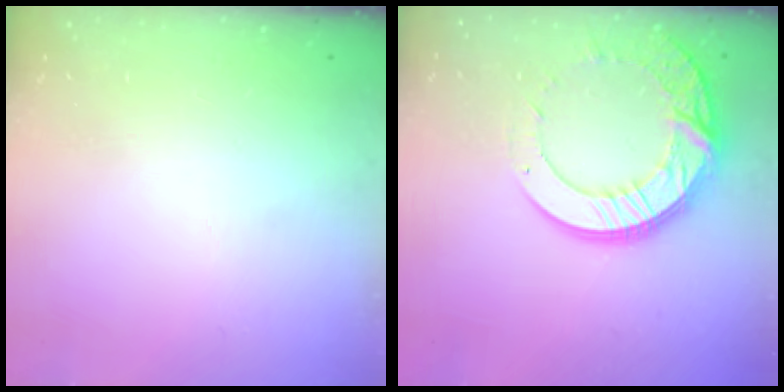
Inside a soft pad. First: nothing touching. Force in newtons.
{"total": 15.8, "press": 15.8, "slide": 1.3}